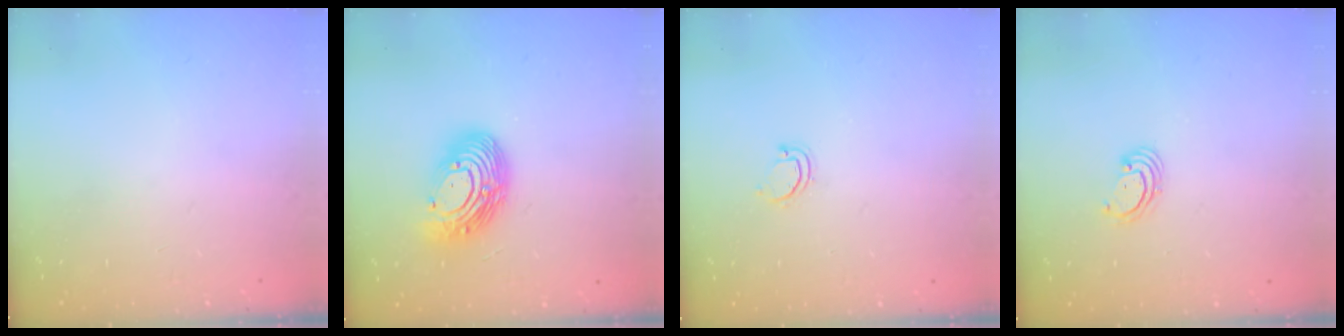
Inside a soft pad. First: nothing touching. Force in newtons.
{"total": 14.5, "press": 14.4, "slide": 1.3}
{"total": 3.1, "press": 3.1, "slide": 0.2}
{"total": 2.6, "press": 2.6, "slide": 0.3}